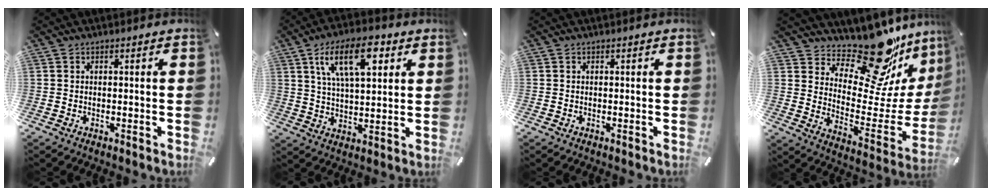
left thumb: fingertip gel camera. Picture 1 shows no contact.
{"total": 14.2, "force": [6.3, 6.7, 10.8], "torque": [-0.186, -0.006, 0.106]}
{"total": 0.0}
{"total": 21.5, "force": [18.2, 7.0, 9.1], "torque": [-0.122, -0.162, 0.300]}